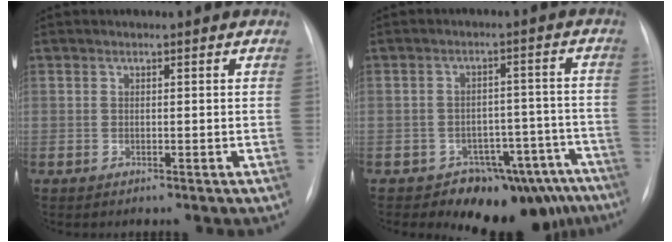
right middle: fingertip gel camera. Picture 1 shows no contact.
{"total": 11.8, "force": [-9.5, 6.5, 2.5], "torque": [0.009, 0.055, -0.117]}